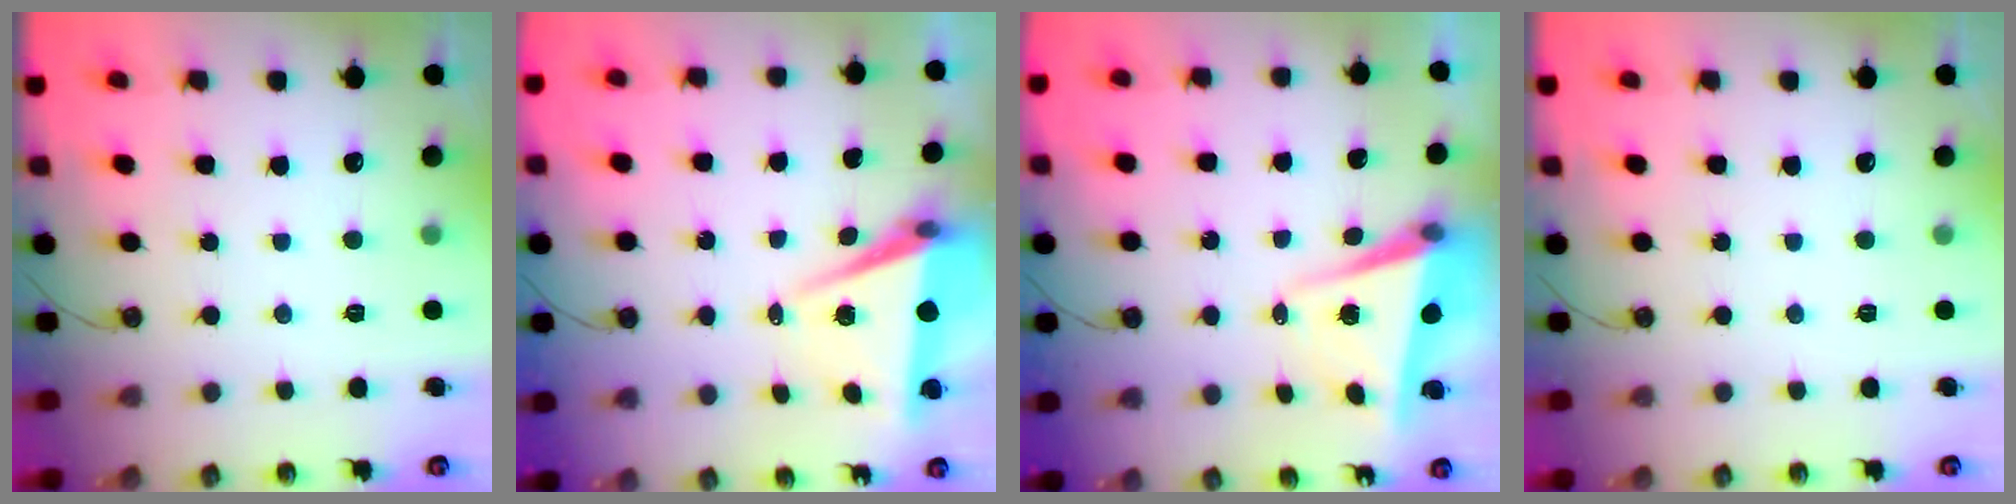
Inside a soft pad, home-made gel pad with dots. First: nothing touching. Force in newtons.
{"total": 7.6, "press": 6.1, "slide": 4.5}
{"total": 5.6, "press": 5.6, "slide": 0.8}
{"total": 0.0}